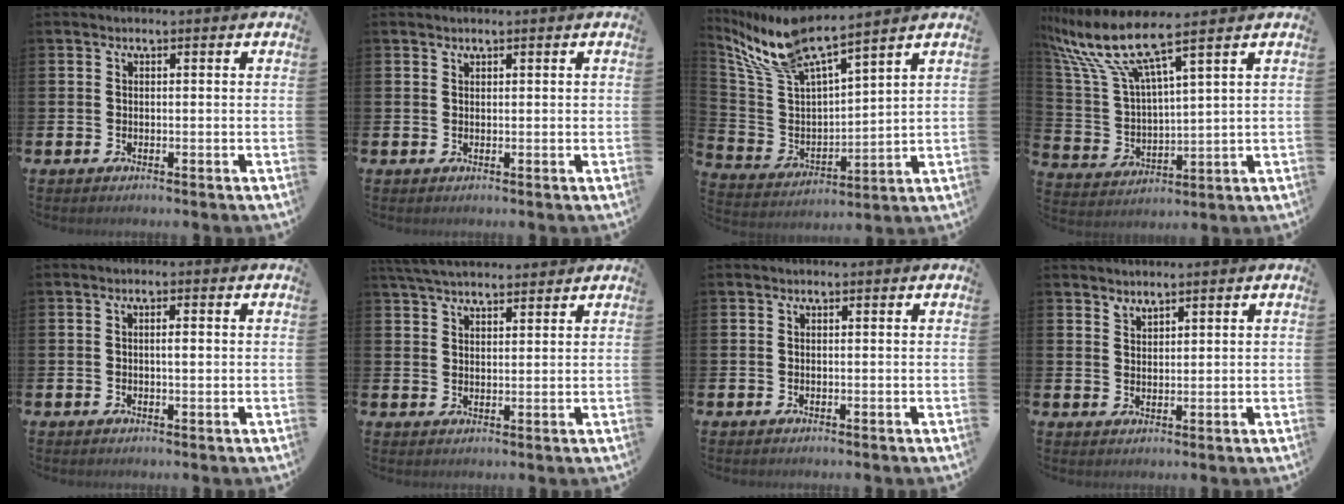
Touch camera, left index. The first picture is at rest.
{"total": 0.6, "force": [0.6, 0.2, 0.0], "torque": [0.007, -0.002, 0.010]}
{"total": 9.4, "force": [8.3, 1.3, 4.2], "torque": [-0.116, -0.046, 0.143]}
{"total": 9.3, "force": [7.7, 1.0, 5.1], "torque": [-0.138, -0.041, 0.126]}
{"total": 1.5, "force": [0.0, 0.5, 1.5], "torque": [-0.023, 0.001, -0.003]}
{"total": 4.7, "force": [4.5, 0.9, 1.2], "torque": [-0.026, -0.017, 0.081]}
{"total": 0.0}
{"total": 2.0, "force": [2.0, 0.4, -0.1], "torque": [0.014, -0.011, 0.034]}